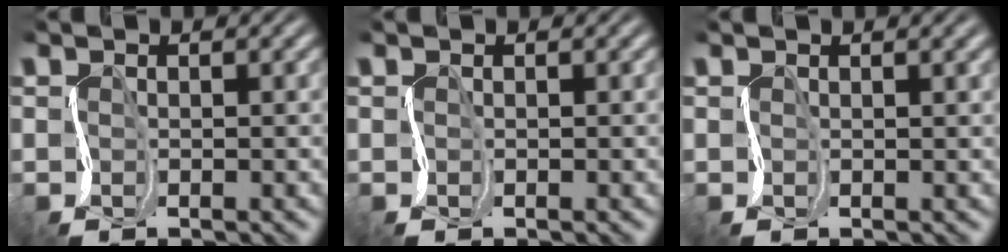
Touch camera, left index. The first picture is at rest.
{"total": 0.0}
{"total": 1.2, "force": [1.1, 0.1, 0.4], "torque": [-0.009, 0.001, 0.003]}